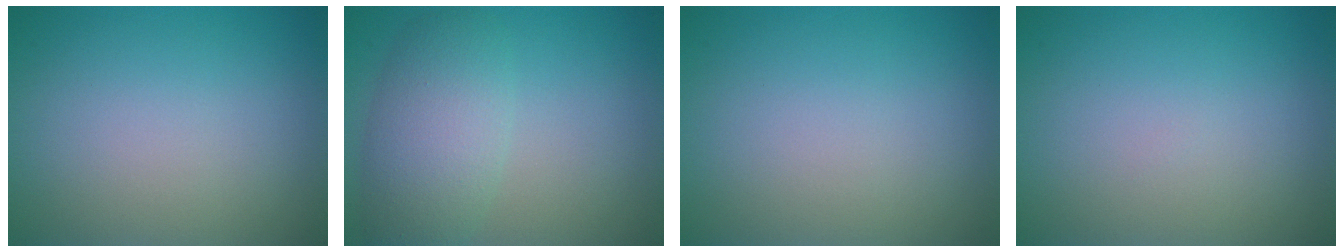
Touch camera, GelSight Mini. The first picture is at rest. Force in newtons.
{"total": 5.0, "press": 5.0, "slide": 0.0}
{"total": 0.0}
{"total": 0.0}